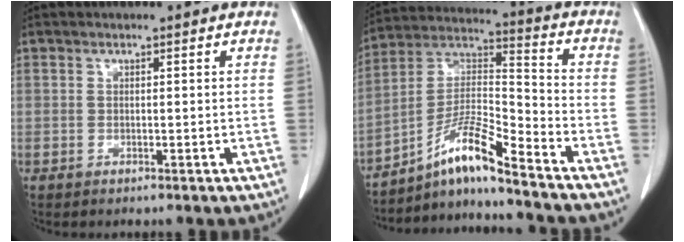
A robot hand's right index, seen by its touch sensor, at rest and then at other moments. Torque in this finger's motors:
{"motor_torque": [0.59, -0.56, 0.42, 0.13]}